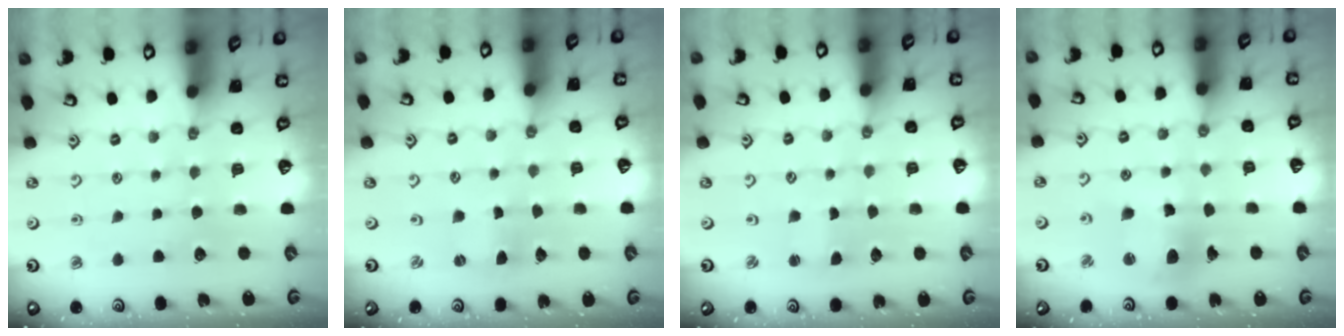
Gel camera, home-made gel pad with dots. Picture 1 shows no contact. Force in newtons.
{"total": 0.0}
{"total": 1.1, "press": 1.1, "slide": 0.2}
{"total": 11.2, "press": 11.2, "slide": 1.3}